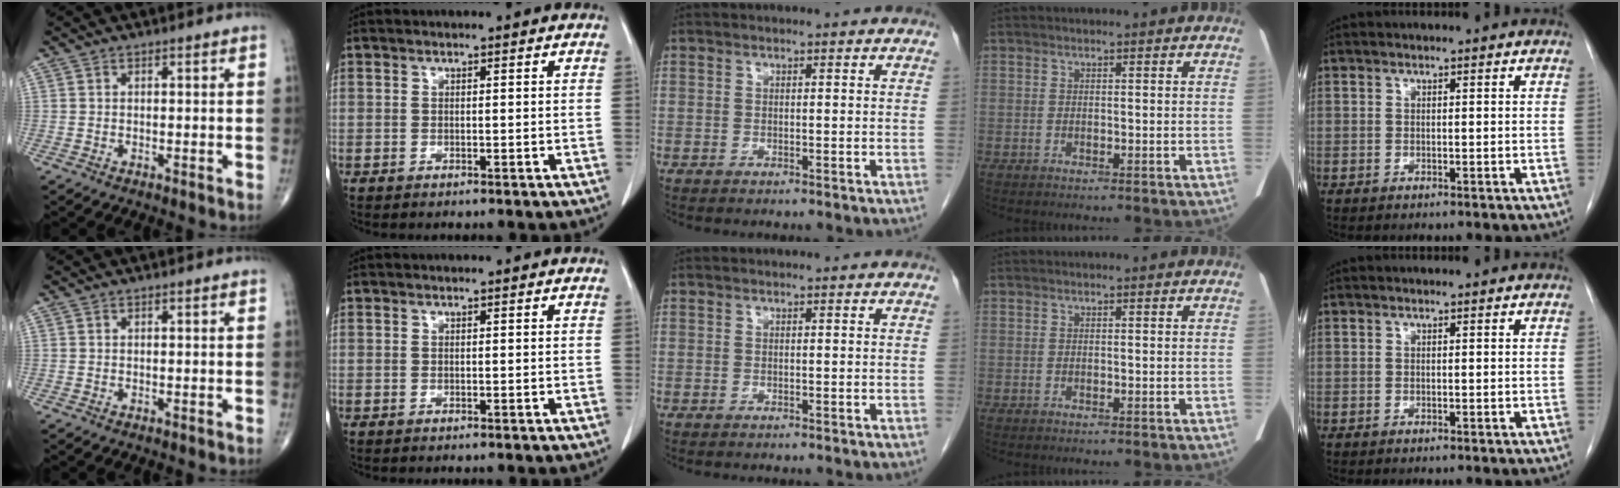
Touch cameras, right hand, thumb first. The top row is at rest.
{}